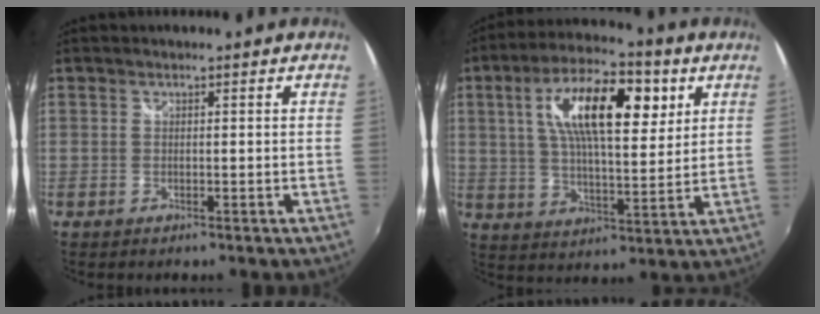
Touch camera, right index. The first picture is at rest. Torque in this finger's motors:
{"motor_torque": [0.67, 0.09, 0.89, 0.21]}